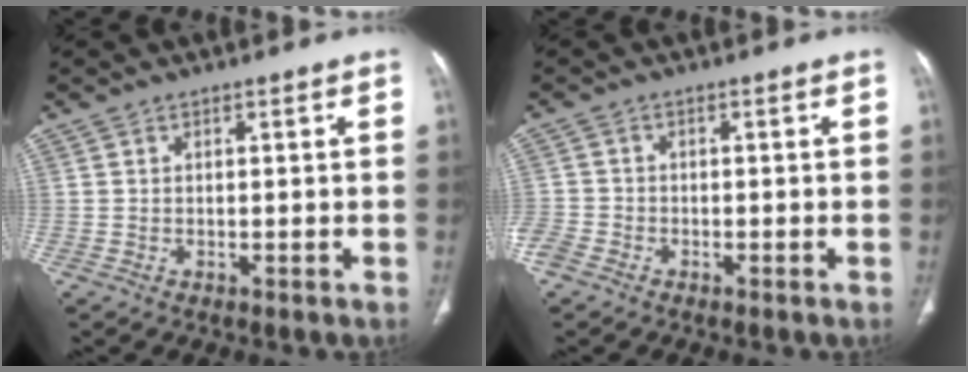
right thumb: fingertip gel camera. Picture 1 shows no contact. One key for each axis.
{"total": 3.5, "fx": -2.1, "fy": 2.5, "fz": 1.2, "tx": -0.028, "ty": 0.010, "tz": -0.043}